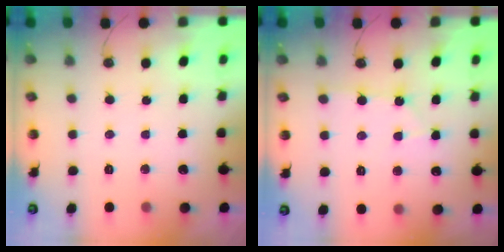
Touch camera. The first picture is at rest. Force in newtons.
{"total": 4.4, "press": 4.3, "slide": 0.7}